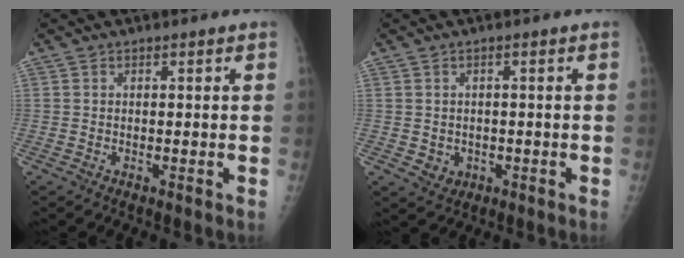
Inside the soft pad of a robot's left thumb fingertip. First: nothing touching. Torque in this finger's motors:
{"motor_torque": [-0.30, -0.08, 0.00, 0.00, 0.00]}